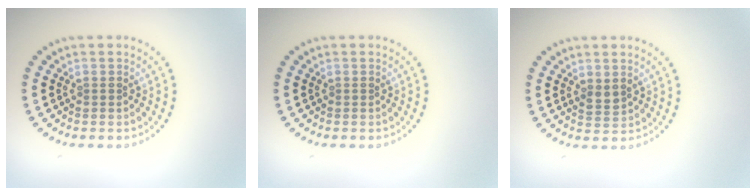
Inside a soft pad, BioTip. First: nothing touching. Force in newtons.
{"total": 0.0}
{"total": 1.1, "press": 1.1, "slide": 0.4}